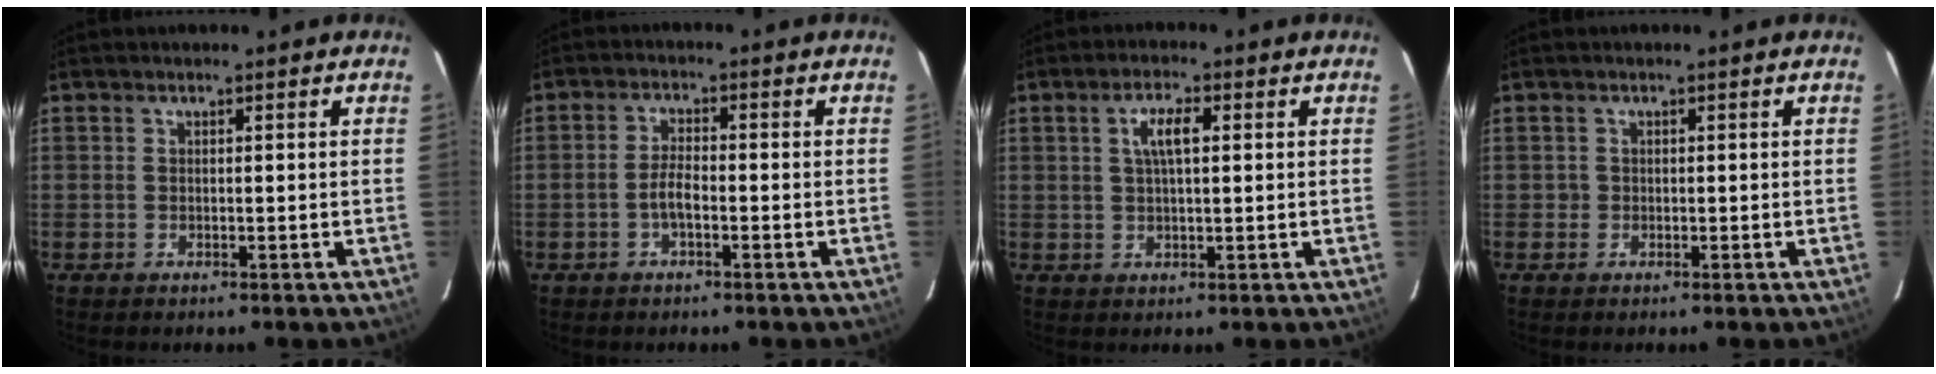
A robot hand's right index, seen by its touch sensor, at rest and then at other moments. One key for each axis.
{"total": 3.3, "fx": -1.3, "fy": 0.9, "fz": 2.8, "tx": -0.061, "ty": 0.005, "tz": -0.025}
{"total": 4.7, "fx": 1.1, "fy": 1.1, "fz": 4.4, "tx": -0.084, "ty": 0.008, "tz": 0.022}
{"total": 0.7, "fx": -0.1, "fy": 0.7, "fz": 0.0, "tx": 0.003, "ty": 0.000, "tz": -0.002}